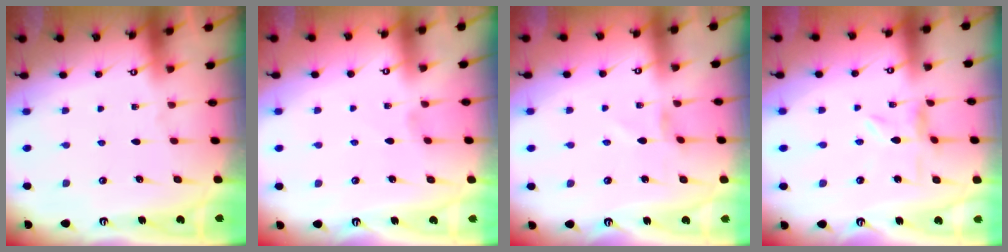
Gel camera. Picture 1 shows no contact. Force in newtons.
{"total": 0.0}
{"total": 1.7, "press": 1.7, "slide": 0.2}
{"total": 2.2, "press": 2.2, "slide": 0.2}